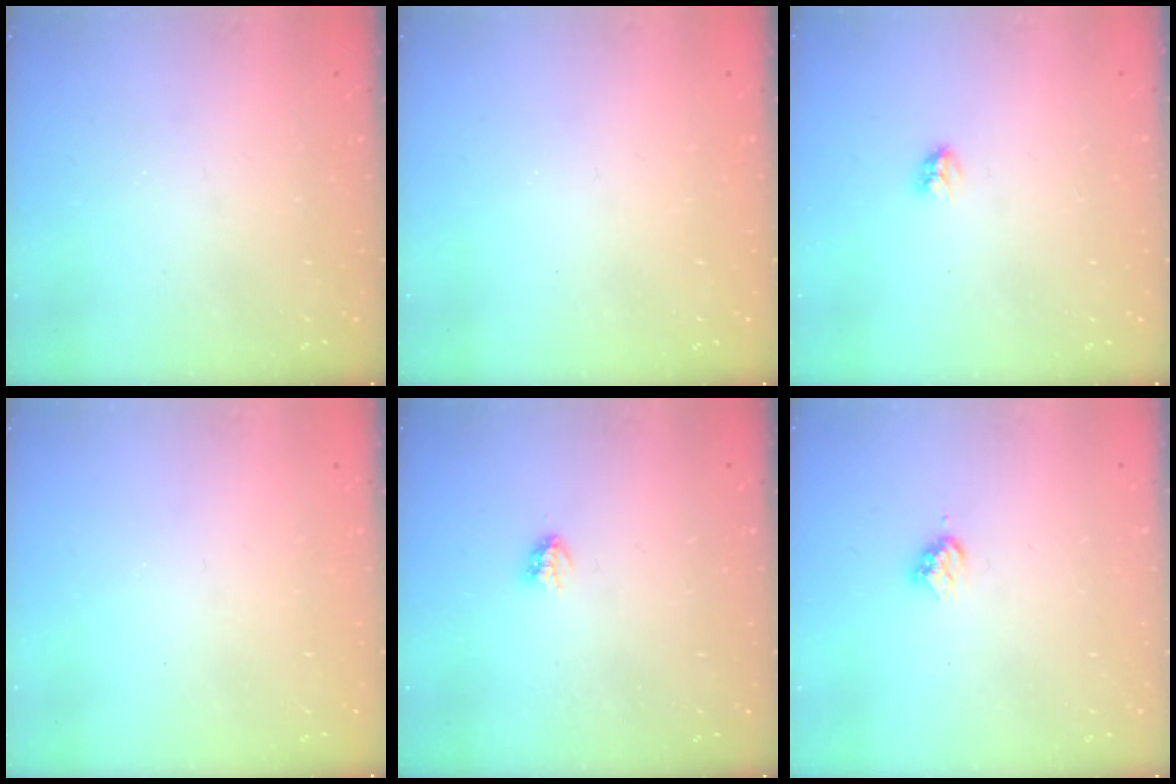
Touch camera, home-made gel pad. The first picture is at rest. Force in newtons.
{"total": 0.0}
{"total": 2.8, "press": 2.8, "slide": 0.4}
{"total": 0.0}
{"total": 2.9, "press": 2.8, "slide": 0.4}
{"total": 3.6, "press": 3.6, "slide": 0.4}